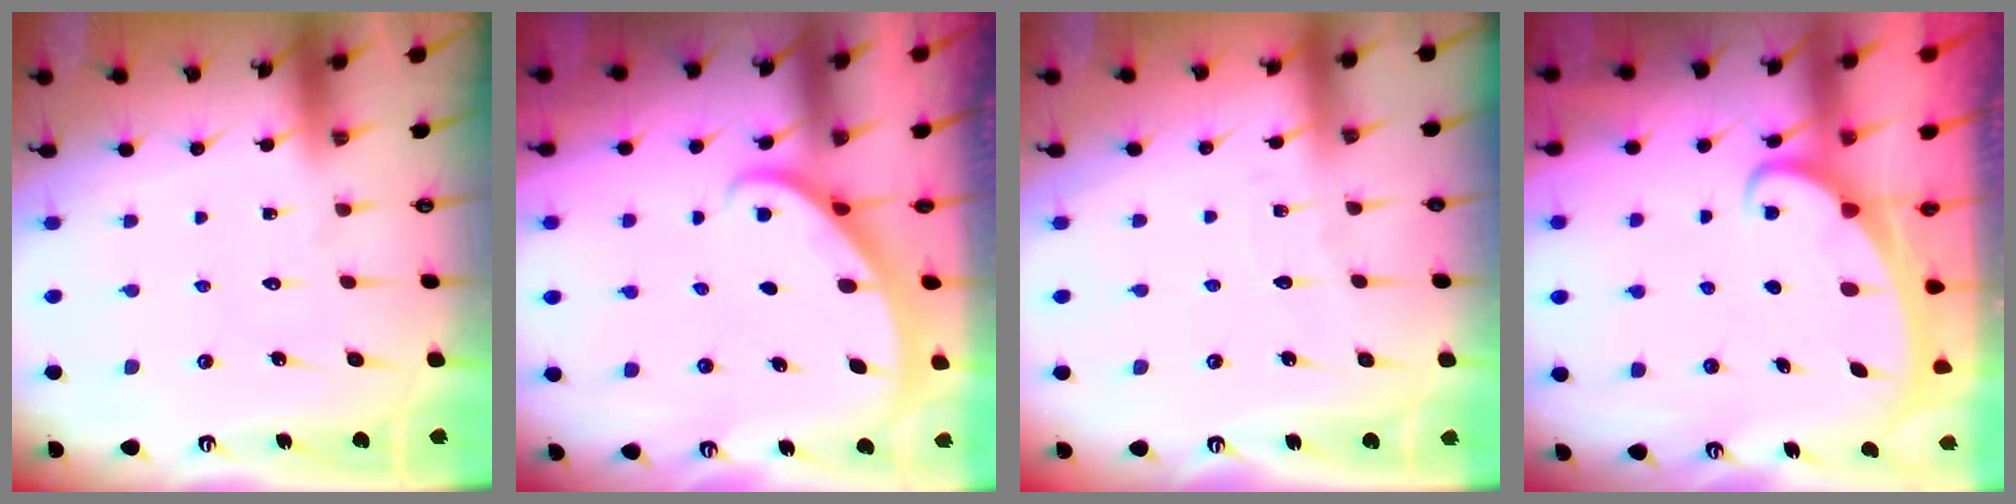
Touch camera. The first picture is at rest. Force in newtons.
{"total": 2.2, "press": 2.2, "slide": 0.1}
{"total": 2.3, "press": 2.3, "slide": 0.3}
{"total": 2.2, "press": 2.2, "slide": 0.3}